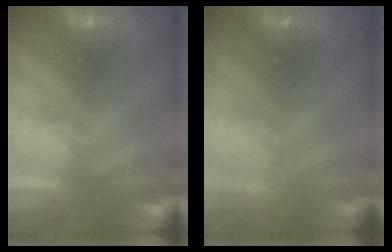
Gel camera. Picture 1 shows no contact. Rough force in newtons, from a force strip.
{"total": 2.3}